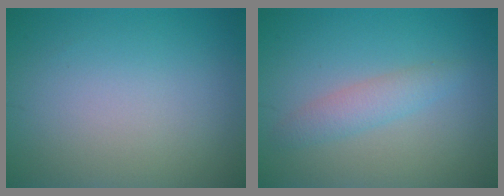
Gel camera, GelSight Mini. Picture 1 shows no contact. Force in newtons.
{"total": 2.1, "press": 2.1, "slide": 0.1}